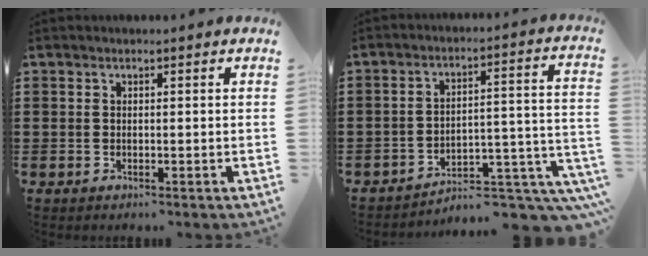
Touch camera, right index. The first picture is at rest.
{"total": 5.3, "force": [-4.5, 1.2, 2.5], "torque": [-0.039, -0.004, -0.089]}